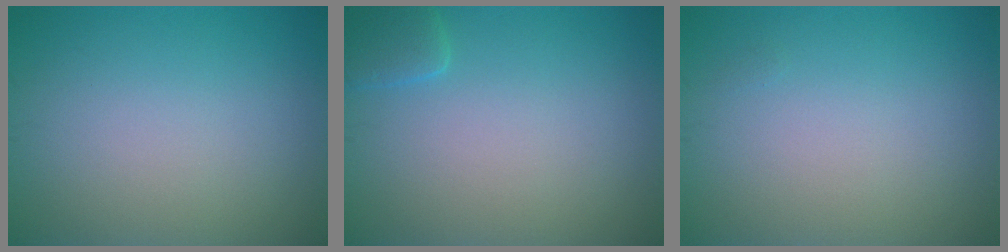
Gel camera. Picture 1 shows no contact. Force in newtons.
{"total": 1.6, "press": 1.6, "slide": 0.2}
{"total": 0.0}